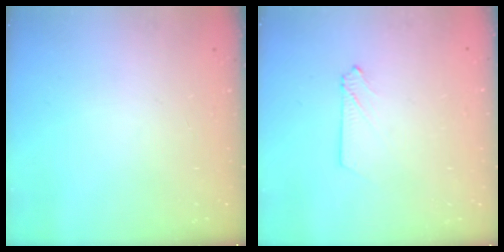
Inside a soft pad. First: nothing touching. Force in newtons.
{"total": 2.6, "press": 2.6, "slide": 0.3}